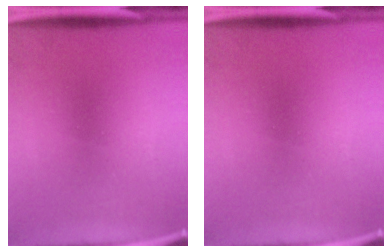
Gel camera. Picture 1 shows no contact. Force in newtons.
{"total": 0.0}